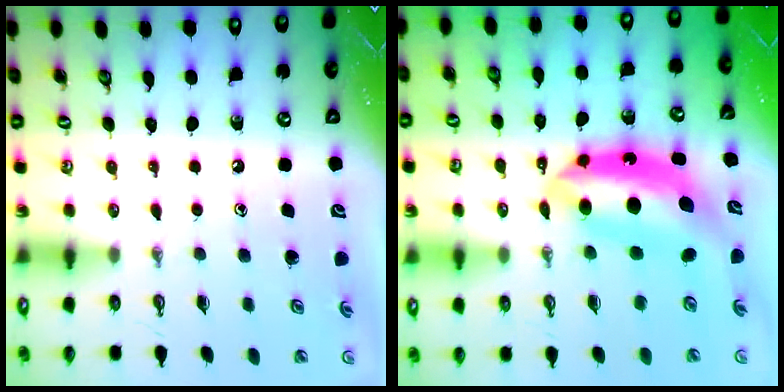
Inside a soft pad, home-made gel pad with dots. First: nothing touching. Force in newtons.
{"total": 10.1, "press": 10.0, "slide": 1.0}